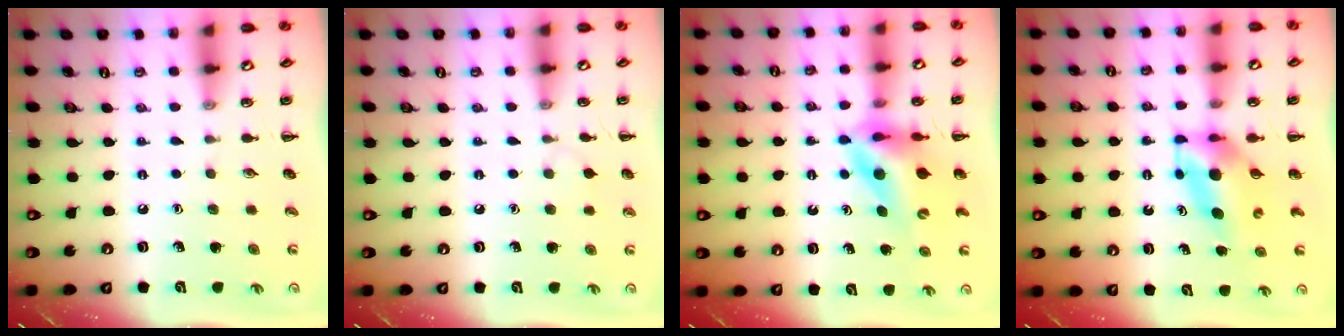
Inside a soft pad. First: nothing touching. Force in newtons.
{"total": 4.8, "press": 4.6, "slide": 1.4}
{"total": 9.4, "press": 9.0, "slide": 2.8}
{"total": 5.6, "press": 5.6, "slide": 0.9}